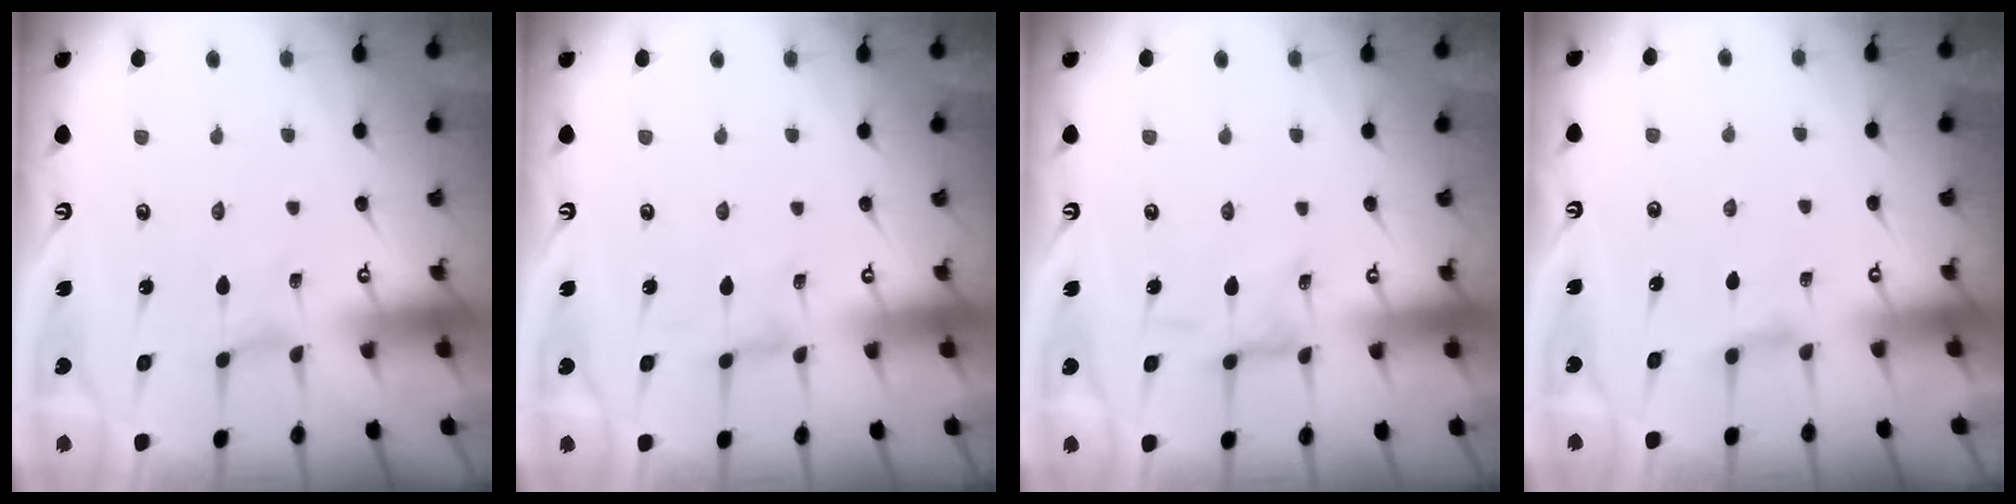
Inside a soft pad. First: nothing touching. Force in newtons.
{"total": 0.6, "press": 0.5, "slide": 0.3}
{"total": 1.4, "press": 1.4, "slide": 0.3}
{"total": 2.8, "press": 2.7, "slide": 0.6}